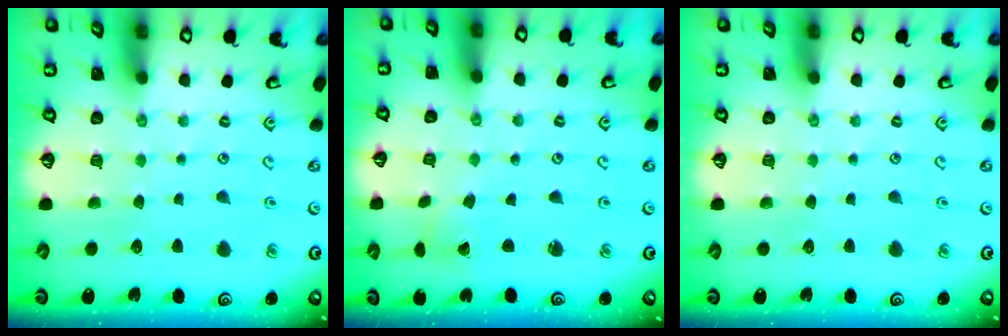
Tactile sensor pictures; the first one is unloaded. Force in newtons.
{"total": 2.2, "press": 2.2, "slide": 0.2}
{"total": 0.0}